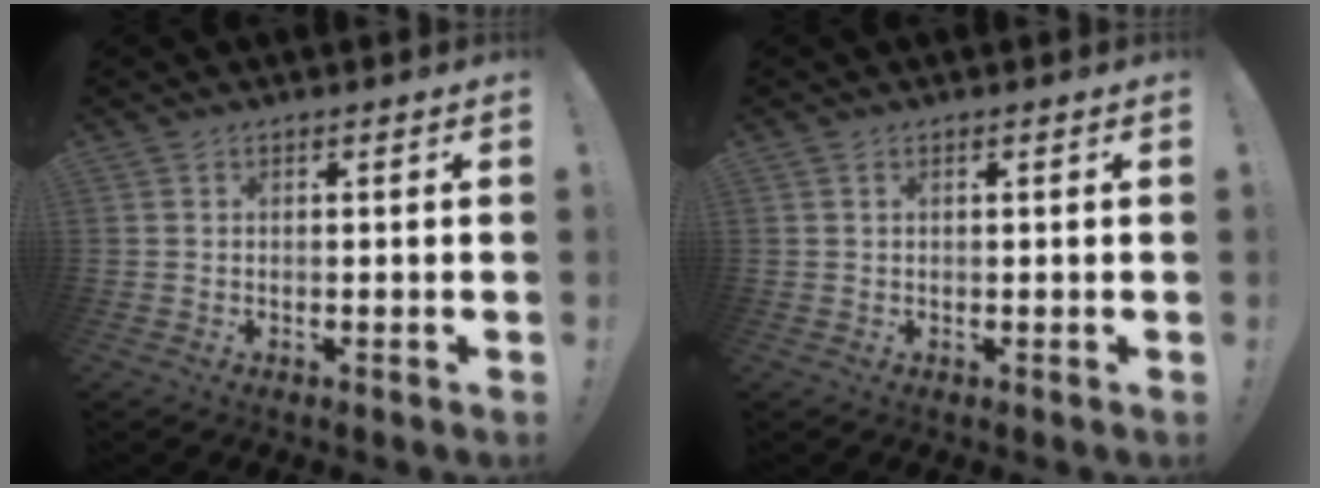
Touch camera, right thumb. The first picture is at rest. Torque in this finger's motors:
{"motor_torque": [0.13, -0.32, 0.01, -0.01, -0.03]}